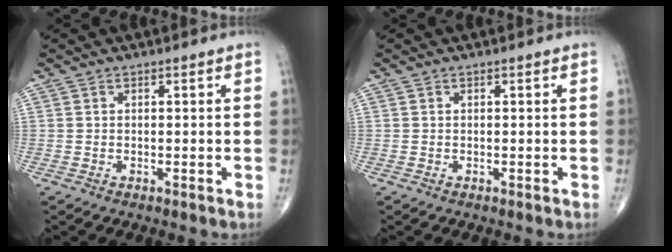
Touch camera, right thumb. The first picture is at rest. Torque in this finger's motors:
{"motor_torque": [0.03, 0.03, 0.00, 0.00, 0.01]}